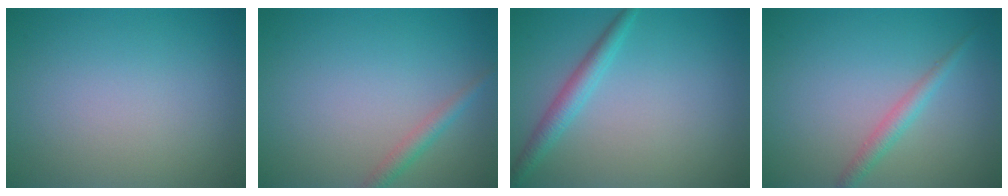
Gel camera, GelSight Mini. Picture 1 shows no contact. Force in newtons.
{"total": 1.6, "press": 1.6, "slide": 0.1}
{"total": 2.3, "press": 2.3, "slide": 0.1}
{"total": 1.7, "press": 1.7, "slide": 0.1}